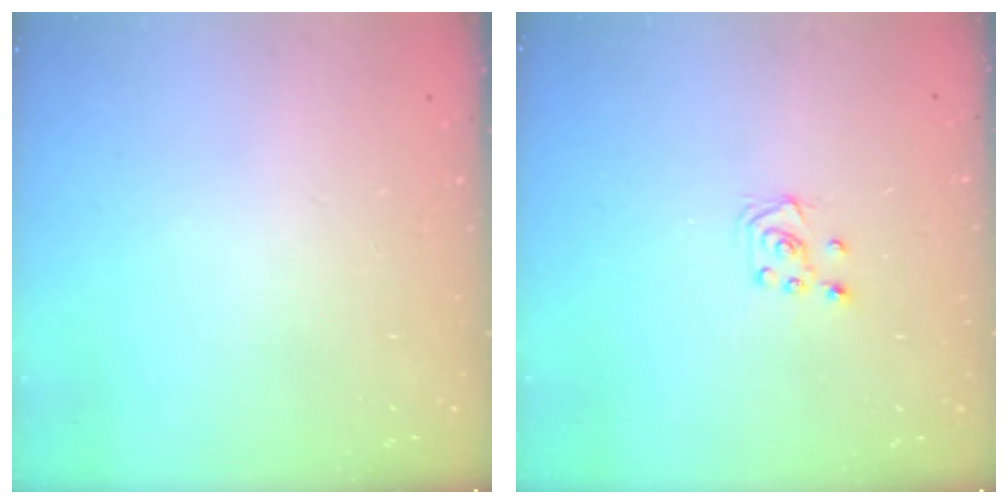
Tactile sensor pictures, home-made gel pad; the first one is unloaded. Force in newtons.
{"total": 3.2, "press": 3.2, "slide": 0.3}